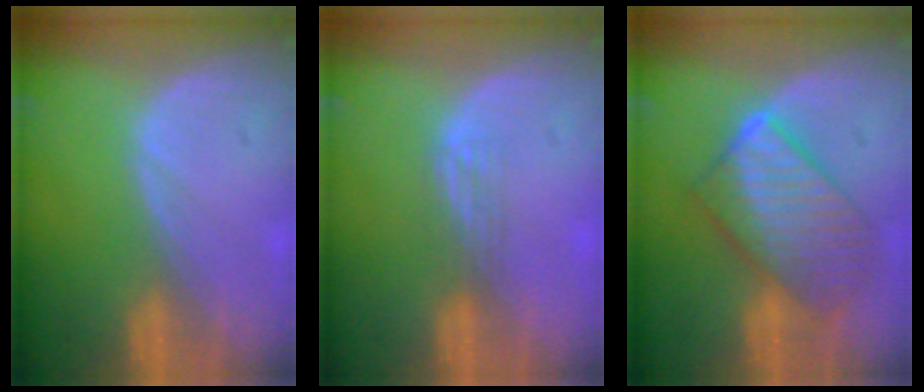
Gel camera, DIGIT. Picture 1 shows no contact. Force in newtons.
{"total": 2.1, "press": 1.6, "slide": 1.3}
{"total": 9.6, "press": 9.5, "slide": 0.8}